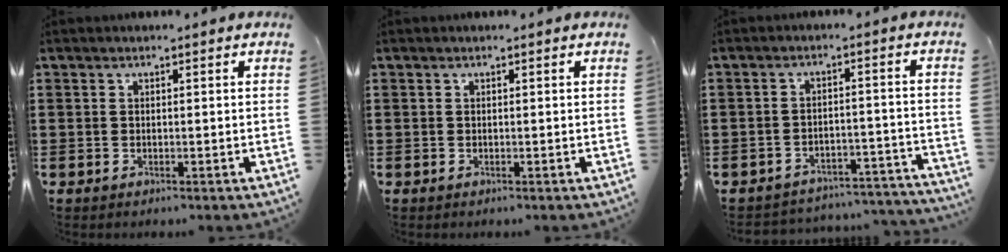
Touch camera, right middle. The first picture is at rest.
{"total": 0.0}
{"total": 3.7, "force": [-3.7, 0.4, 0.5], "torque": [-0.013, 0.002, -0.078]}